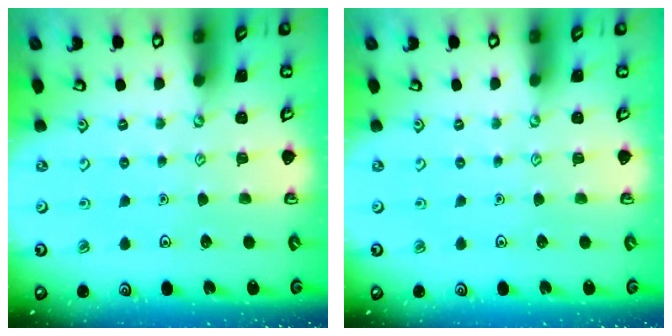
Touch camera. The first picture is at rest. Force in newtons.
{"total": 0.0}